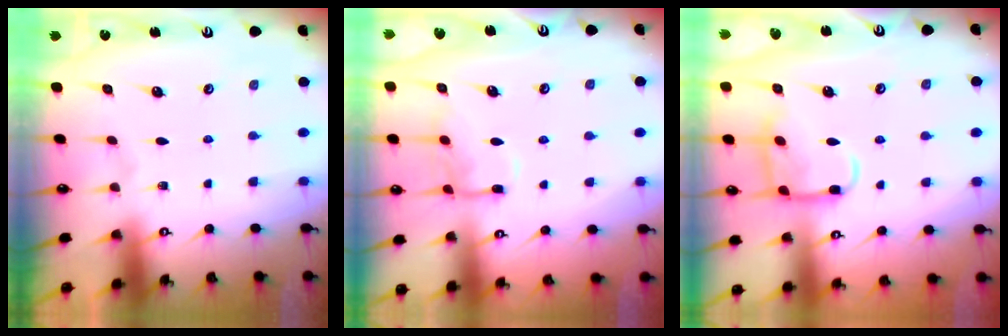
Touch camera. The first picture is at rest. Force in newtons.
{"total": 10.0, "press": 10.0, "slide": 0.6}
{"total": 11.6, "press": 11.5, "slide": 1.2}